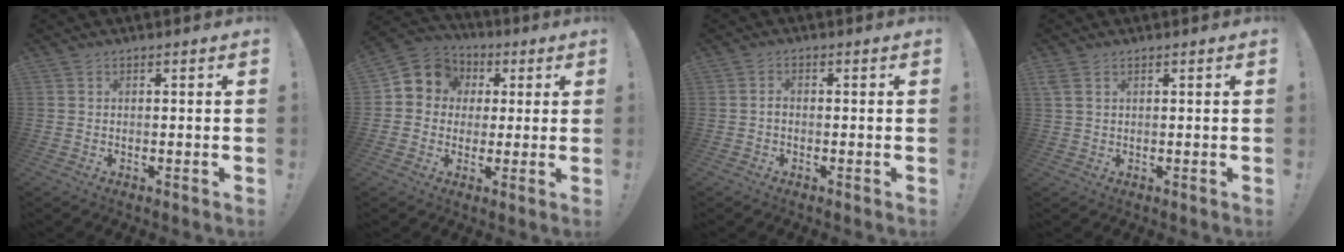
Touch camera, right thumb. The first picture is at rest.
{"total": 8.6, "force": [1.5, 8.0, 2.8], "torque": [-0.043, 0.001, 0.034]}
{"total": 0.9, "force": [-0.5, 0.5, 0.6], "torque": [-0.020, 0.006, -0.009]}
{"total": 2.5, "force": [1.3, 1.2, 1.7], "torque": [-0.038, 0.002, 0.027]}